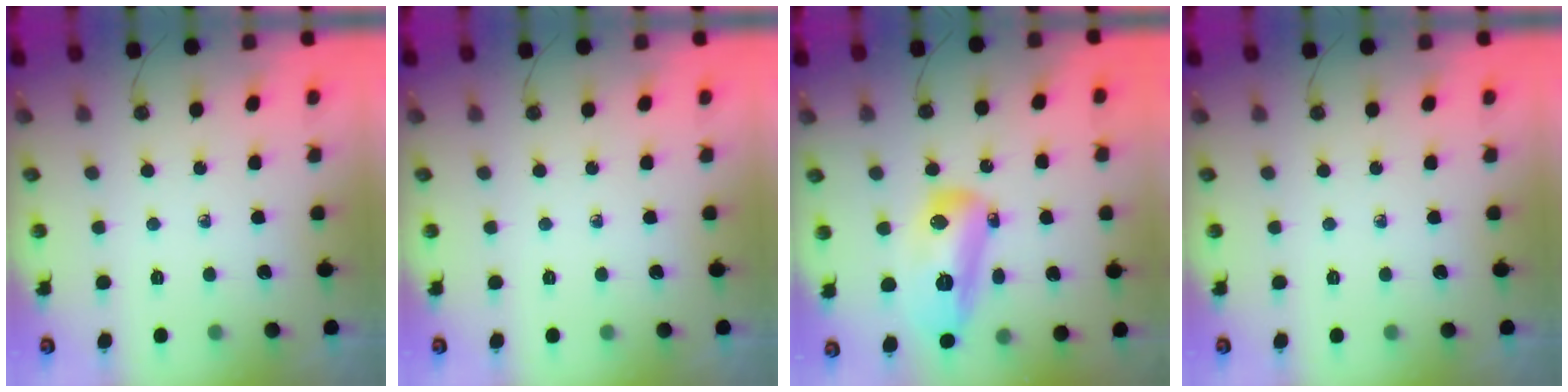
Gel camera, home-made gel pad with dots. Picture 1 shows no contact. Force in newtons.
{"total": 0.0}
{"total": 14.9, "press": 14.8, "slide": 1.8}
{"total": 0.0}